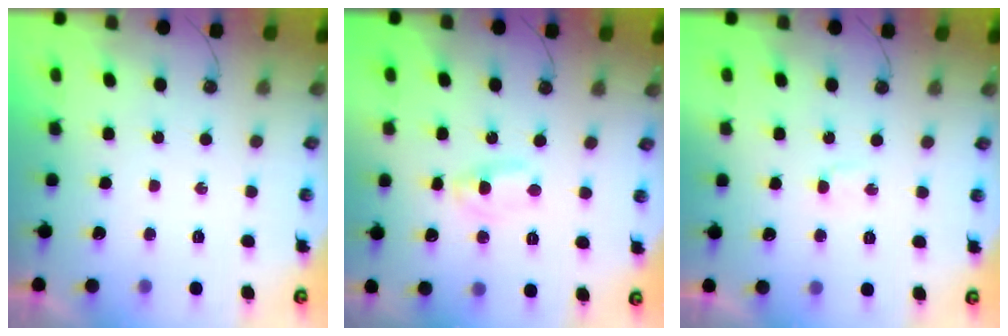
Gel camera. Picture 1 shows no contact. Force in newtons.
{"total": 2.3, "press": 2.3, "slide": 0.2}
{"total": 1.8, "press": 1.4, "slide": 1.1}